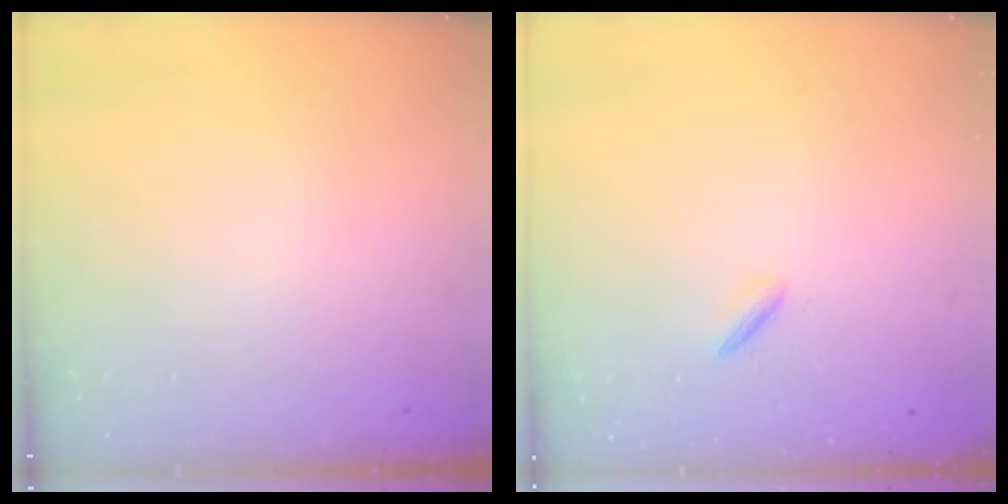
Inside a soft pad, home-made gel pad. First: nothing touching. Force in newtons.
{"total": 1.9, "press": 1.8, "slide": 0.6}